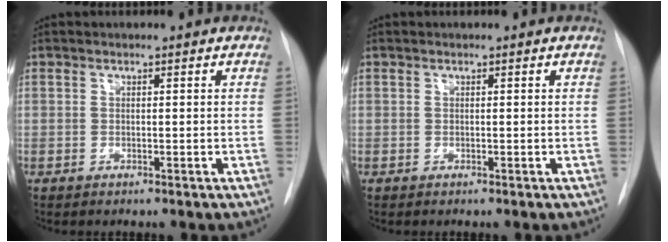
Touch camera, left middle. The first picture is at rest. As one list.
[{"total": 0.0}]